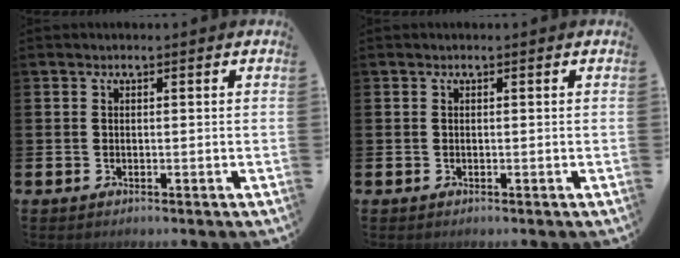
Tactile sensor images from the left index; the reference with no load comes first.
{"total": 0.0}